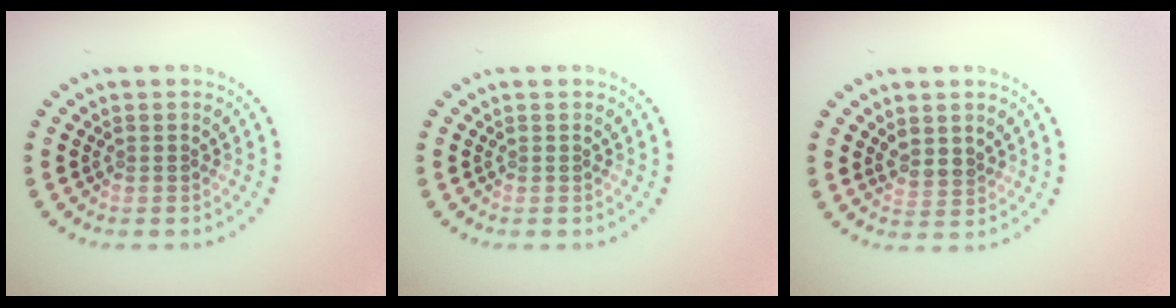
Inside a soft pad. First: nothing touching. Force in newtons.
{"total": 0.0}
{"total": 1.2, "press": 0.9, "slide": 0.8}